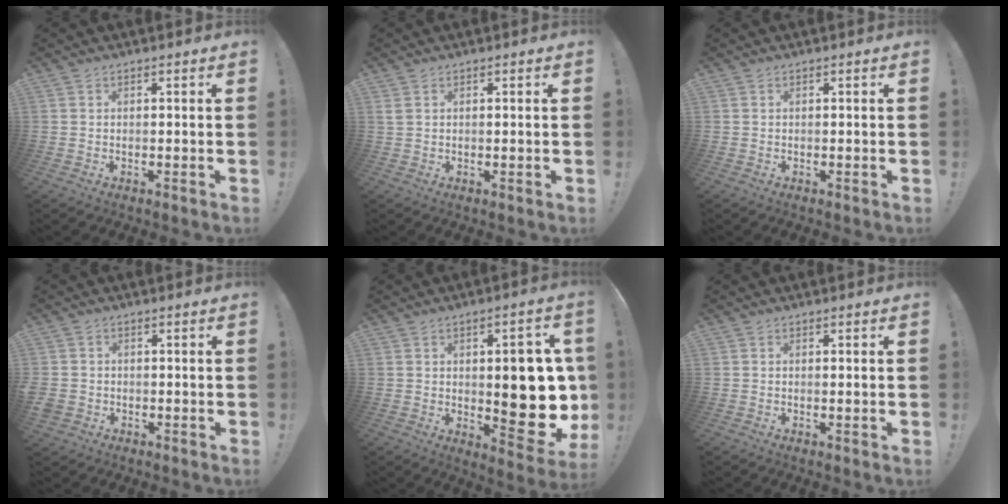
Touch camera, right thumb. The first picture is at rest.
{"total": 1.3, "force": [0.6, 0.5, 1.1], "torque": [-0.023, 0.002, 0.011]}
{"total": 0.0}
{"total": 2.8, "force": [-0.9, 2.5, 1.0], "torque": [-0.024, 0.003, -0.016]}
{"total": 14.9, "force": [0.2, 6.8, 13.3], "torque": [-0.159, -0.006, 0.013]}
{"total": 0.7, "force": [0.0, -0.2, 0.7], "torque": [-0.013, -0.001, 0.001]}